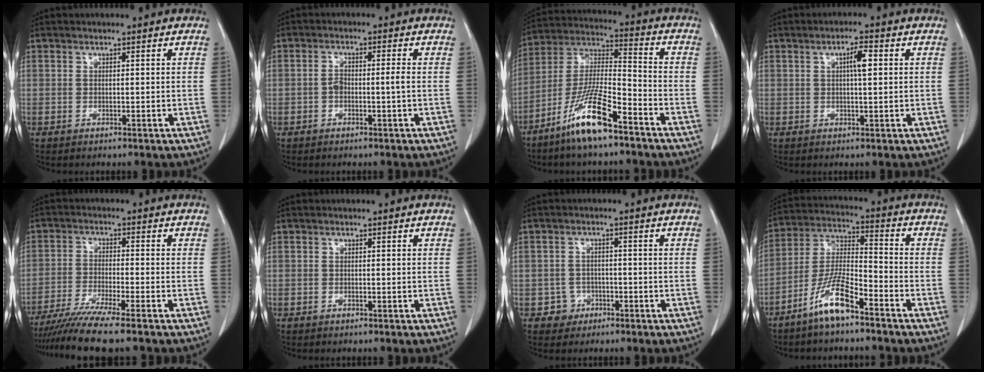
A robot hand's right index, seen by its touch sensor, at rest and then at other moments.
{"total": 2.4, "force": [-0.6, 0.4, 2.3], "torque": [-0.039, 0.007, -0.008]}
{"total": 13.3, "force": [-8.6, 1.8, 10.1], "torque": [-0.207, -0.016, -0.165]}
{"total": 3.3, "force": [0.7, 0.5, 3.1], "torque": [-0.054, 0.005, 0.011]}
{"total": 9.5, "force": [-7.8, -1.0, 5.3], "torque": [-0.084, -0.029, -0.132]}
{"total": 0.0}
{"total": 3.2, "force": [-1.4, 2.8, -0.3], "torque": [0.017, 0.017, -0.023]}
{"total": 10.1, "force": [-6.7, 1.6, 7.4], "torque": [-0.157, -0.010, -0.135]}